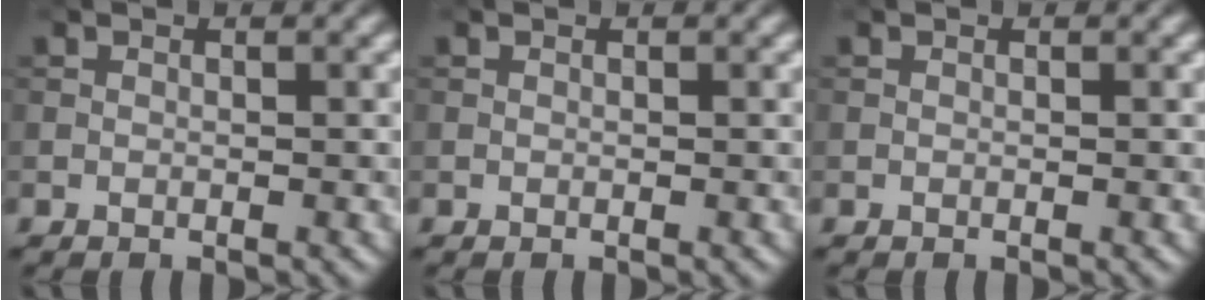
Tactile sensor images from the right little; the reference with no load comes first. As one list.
[{"total": 0.0}, {"total": 0.0}]